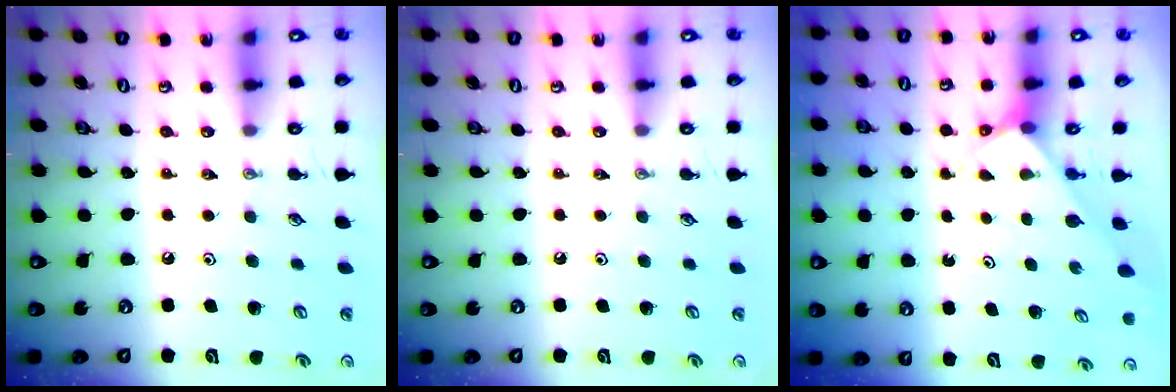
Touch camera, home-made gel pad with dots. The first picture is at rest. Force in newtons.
{"total": 0.0}
{"total": 2.0, "press": 2.0, "slide": 0.1}